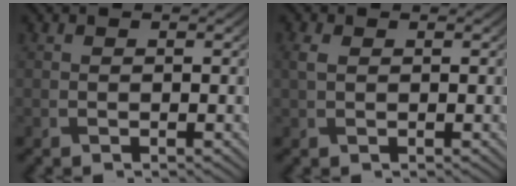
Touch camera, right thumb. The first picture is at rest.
{"total": 1.2, "force": [0.4, 0.7, 0.9], "torque": [-0.029, 0.001, 0.009]}